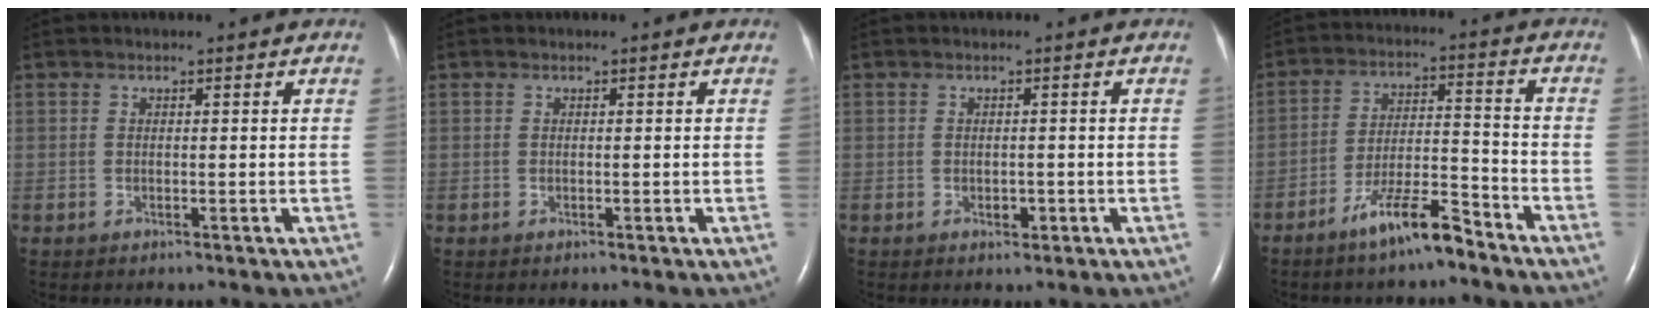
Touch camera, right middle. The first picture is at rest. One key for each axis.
{"total": 0.0}
{"total": 1.2, "fx": -0.4, "fy": 0.8, "fz": 0.8, "tx": -0.014, "ty": -0.001, "tz": -0.002}
{"total": 8.6, "fx": -6.6, "fy": 1.0, "fz": 5.4, "tx": -0.102, "ty": -0.008, "tz": -0.121}